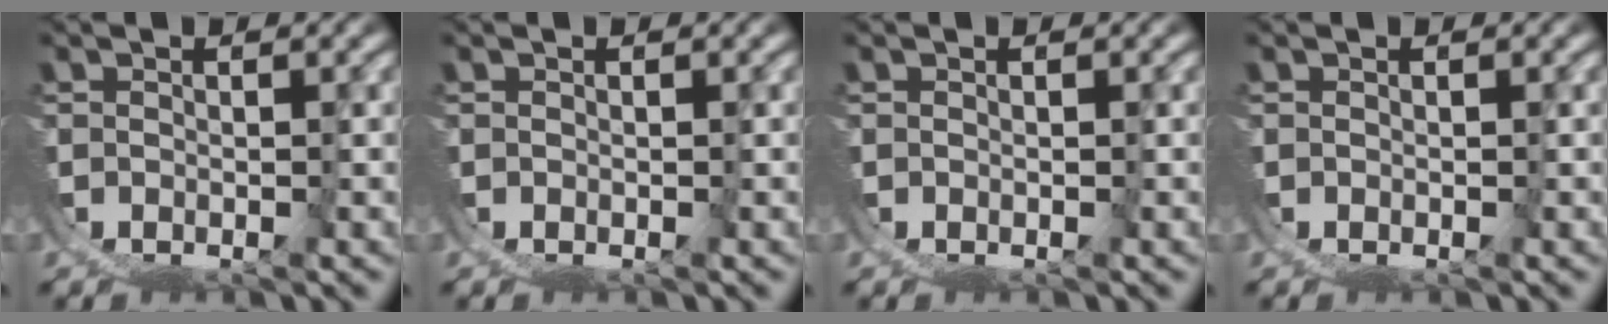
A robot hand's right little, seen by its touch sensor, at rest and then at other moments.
{"total": 0.0}
{"total": 0.0}
{"total": 0.0}